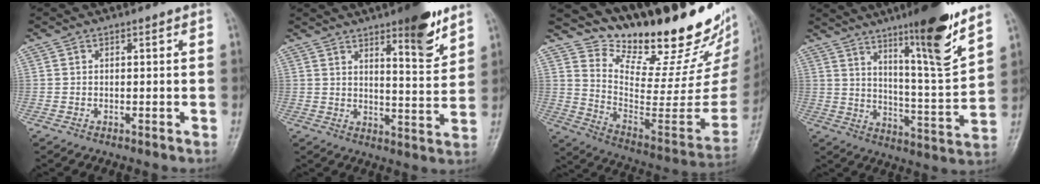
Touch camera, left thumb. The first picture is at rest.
{"total": 10.7, "force": [7.1, 2.5, 7.6], "torque": [-0.088, -0.048, 0.103]}
{"total": 27.7, "force": [22.8, 7.9, 13.6], "torque": [-0.173, -0.163, 0.336]}
{"total": 16.2, "force": [10.8, 1.4, 11.9], "torque": [-0.169, -0.074, 0.173]}